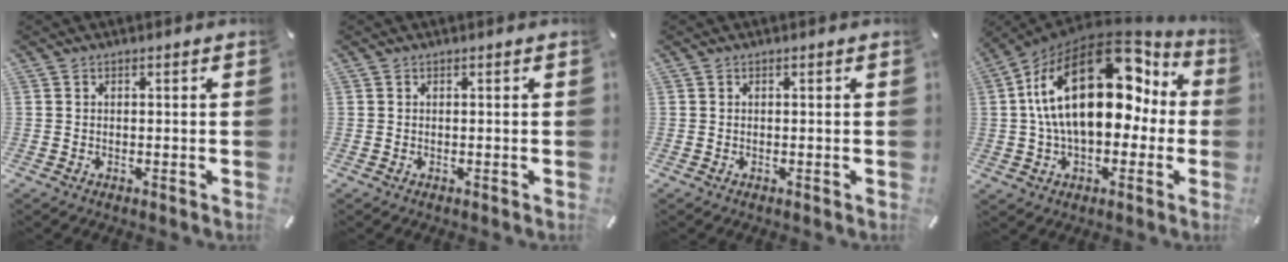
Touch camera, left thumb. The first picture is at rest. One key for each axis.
{"total": 0.0}
{"total": 0.0}
{"total": 26.1, "fx": 5.9, "fy": 15.5, "fz": 20.1, "tx": -0.360, "ty": -0.033, "tz": 0.101}